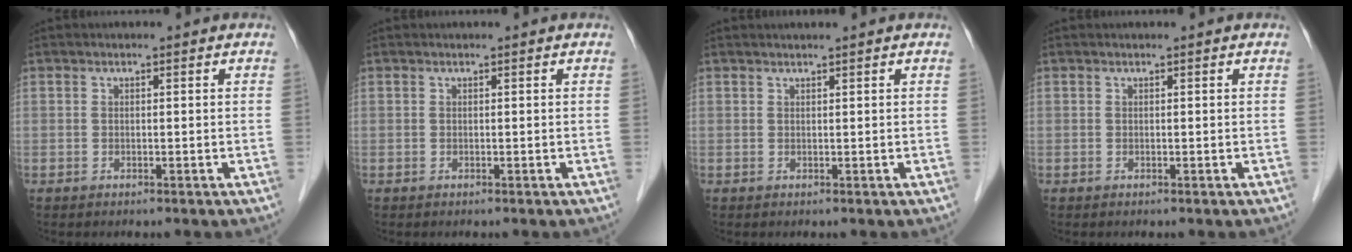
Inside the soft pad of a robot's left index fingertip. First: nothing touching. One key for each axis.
{"total": 0.0}
{"total": 1.2, "fx": 1.0, "fy": -0.2, "fz": 0.5, "tx": -0.006, "ty": 0.008, "tz": 0.023}
{"total": 0.0}